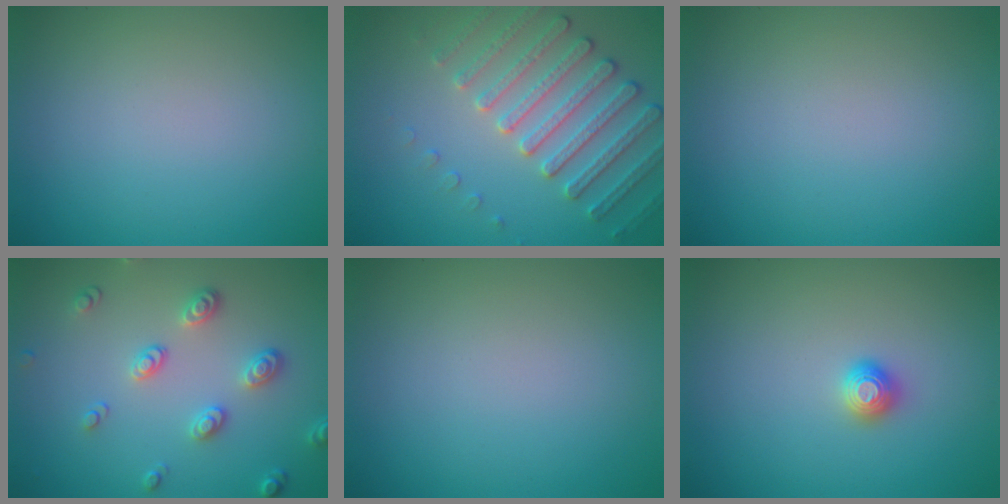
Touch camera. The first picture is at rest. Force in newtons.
{"total": 4.3, "press": 4.2, "slide": 1.0}
{"total": 0.0}
{"total": 3.2, "press": 2.8, "slide": 1.6}
{"total": 0.0}
{"total": 1.2, "press": 1.1, "slide": 0.2}